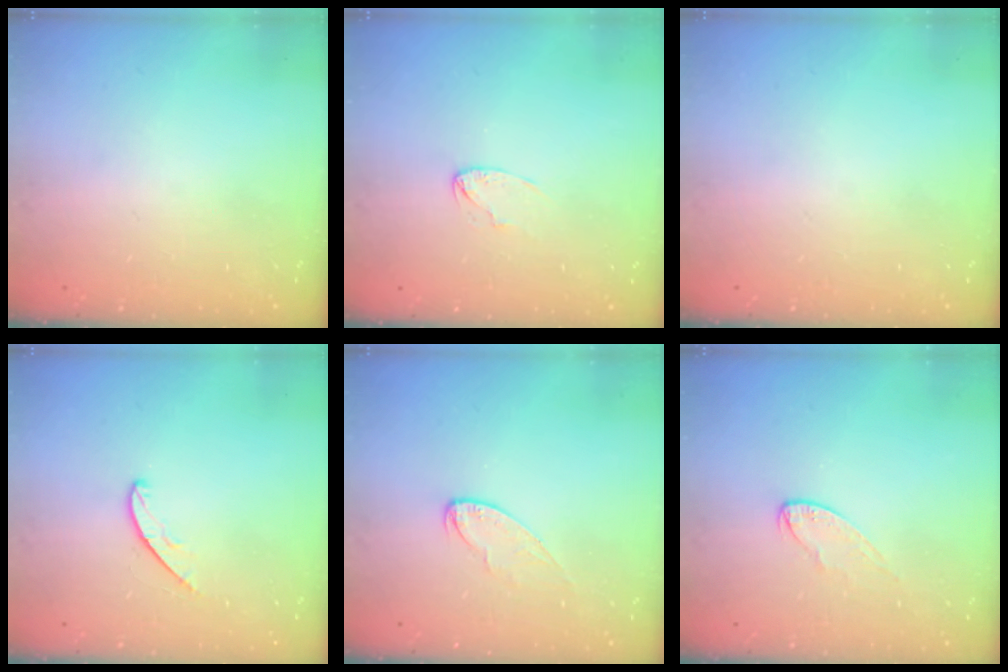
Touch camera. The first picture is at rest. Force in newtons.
{"total": 2.5, "press": 2.5, "slide": 0.2}
{"total": 0.0}
{"total": 4.5, "press": 4.5, "slide": 0.4}
{"total": 4.9, "press": 4.9, "slide": 0.4}
{"total": 5.0, "press": 5.0, "slide": 0.4}